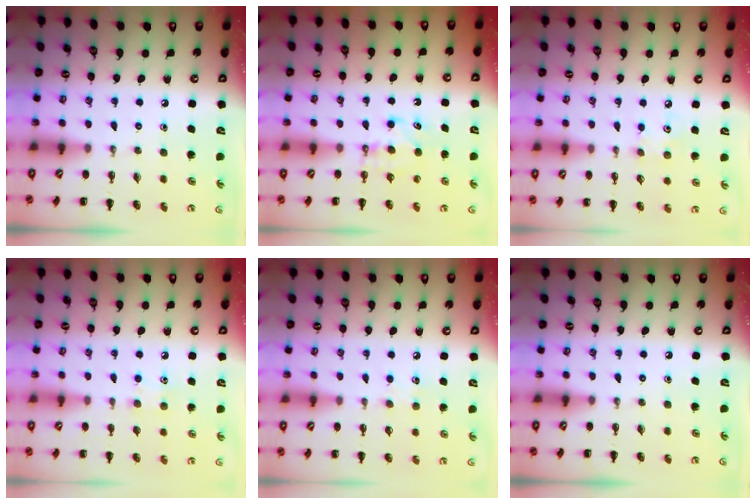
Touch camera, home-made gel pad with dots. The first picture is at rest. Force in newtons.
{"total": 5.6, "press": 5.4, "slide": 1.5}
{"total": 4.5, "press": 4.3, "slide": 1.1}
{"total": 6.0, "press": 5.7, "slide": 1.8}
{"total": 5.0, "press": 4.8, "slide": 1.4}
{"total": 0.0}